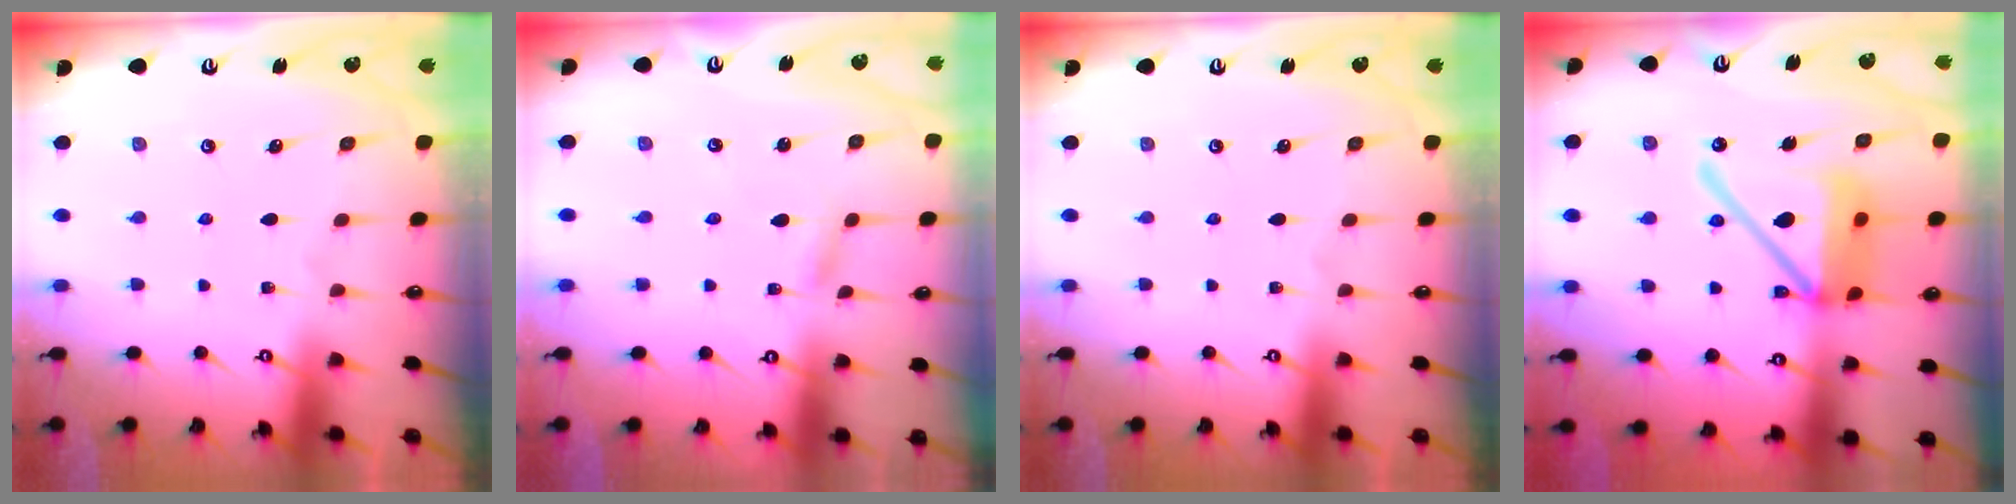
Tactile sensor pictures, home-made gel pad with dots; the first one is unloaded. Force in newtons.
{"total": 2.7, "press": 2.7, "slide": 0.4}
{"total": 0.0}
{"total": 18.1, "press": 17.9, "slide": 2.6}